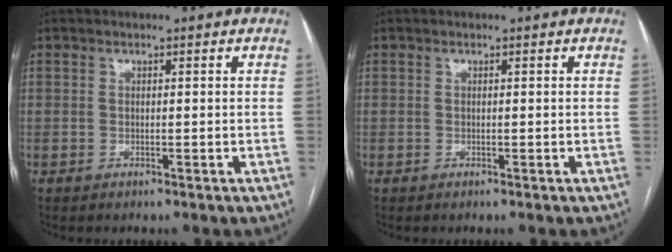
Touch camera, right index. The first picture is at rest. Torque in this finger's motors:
{"motor_torque": [0.00, 0.00, 0.00, 0.00]}